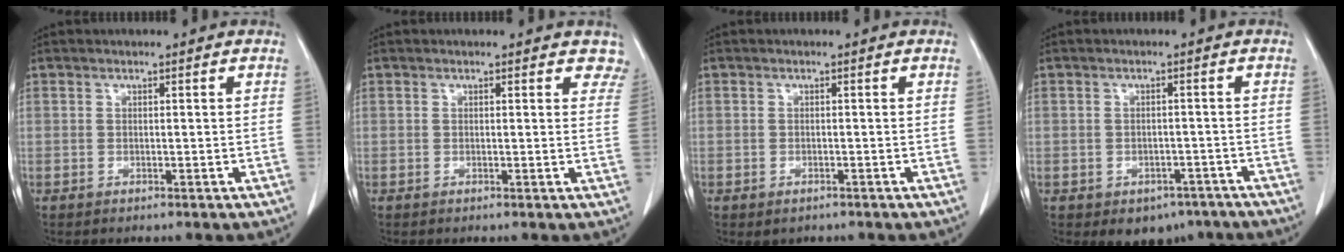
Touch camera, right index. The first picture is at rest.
{"total": 3.5, "force": [3.1, 1.4, 0.6], "torque": [0.016, -0.008, 0.007]}
{"total": 1.3, "force": [-0.8, 0.8, 0.5], "torque": [-0.012, -0.001, -0.006]}
{"total": 5.5, "force": [-3.7, 3.8, 1.5], "torque": [-0.003, 0.011, -0.042]}